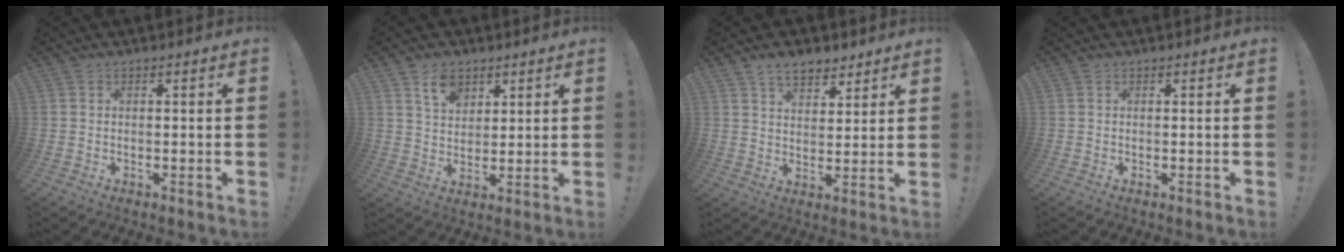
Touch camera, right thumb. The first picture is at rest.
{"total": 7.7, "force": [4.8, 5.0, 3.4], "torque": [-0.060, -0.014, 0.089]}
{"total": 7.7, "force": [5.6, 4.3, 3.2], "torque": [-0.044, -0.028, 0.102]}
{"total": 0.0}